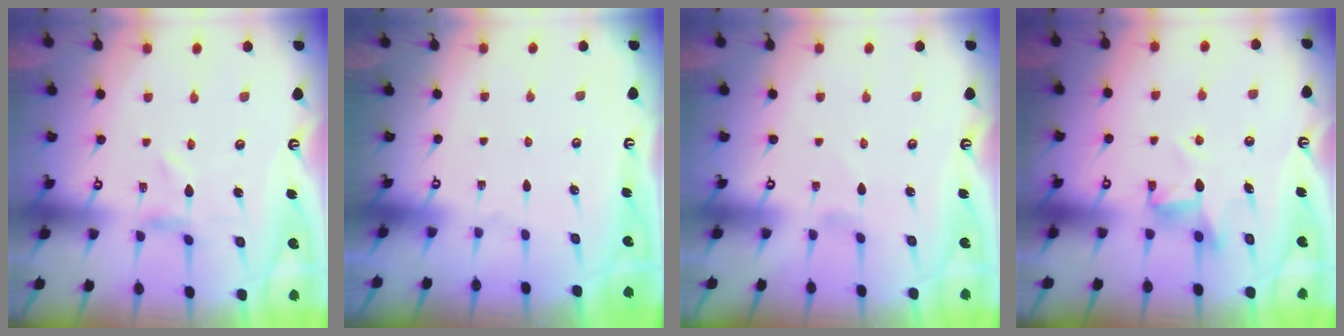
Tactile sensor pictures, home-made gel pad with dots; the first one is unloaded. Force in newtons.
{"total": 0.0}
{"total": 0.8, "press": 0.8, "slide": 0.2}
{"total": 9.2, "press": 9.2, "slide": 0.6}